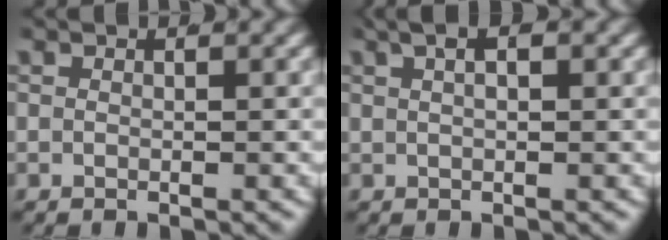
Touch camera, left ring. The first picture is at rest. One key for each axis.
{"total": 4.5, "fx": 2.4, "fy": 1.9, "fz": 3.3, "tx": -0.028, "ty": 0.026, "tz": 0.029}